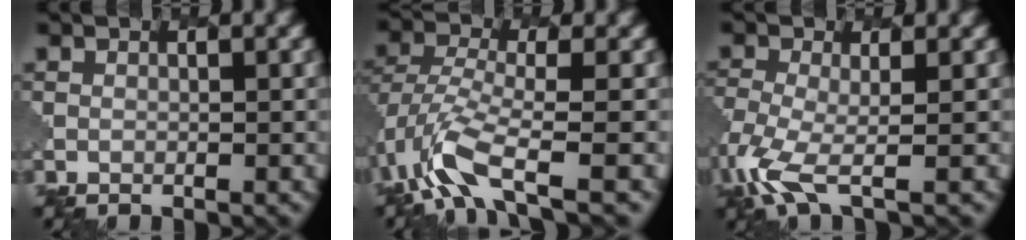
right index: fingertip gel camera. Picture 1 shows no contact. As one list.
[{"total": 6.0, "force": [-3.3, 2.2, 4.5], "torque": [-0.101, -0.007, -0.074]}, {"total": 4.9, "force": [-2.4, 1.7, 3.9], "torque": [-0.105, -0.017, -0.056]}]